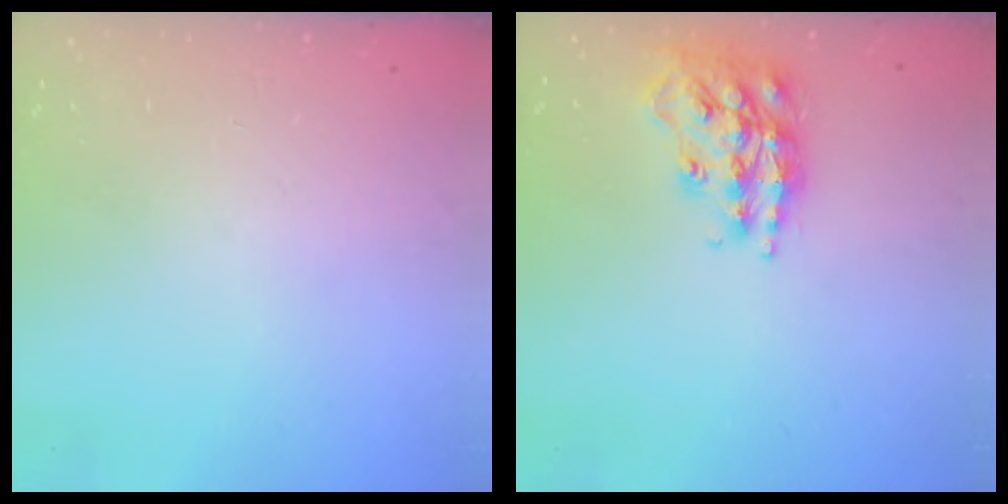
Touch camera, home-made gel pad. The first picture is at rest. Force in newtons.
{"total": 18.4, "press": 18.4, "slide": 1.2}